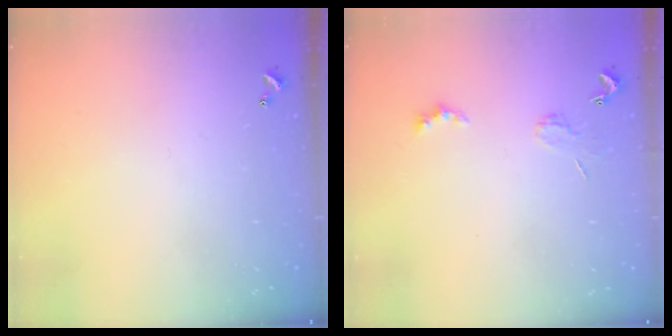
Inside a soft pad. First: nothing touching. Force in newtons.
{"total": 2.0, "press": 1.9, "slide": 0.4}